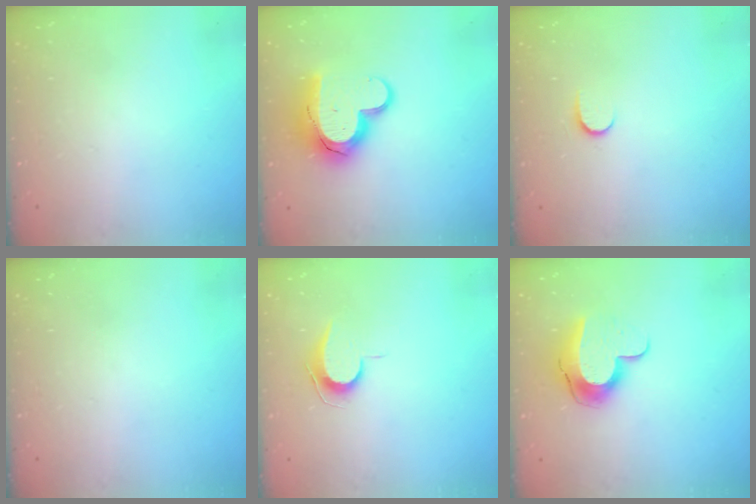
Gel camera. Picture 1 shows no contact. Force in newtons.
{"total": 14.1, "press": 14.0, "slide": 1.2}
{"total": 3.9, "press": 3.9, "slide": 0.5}
{"total": 0.0}
{"total": 6.9, "press": 6.8, "slide": 0.7}
{"total": 11.2, "press": 11.2, "slide": 1.1}